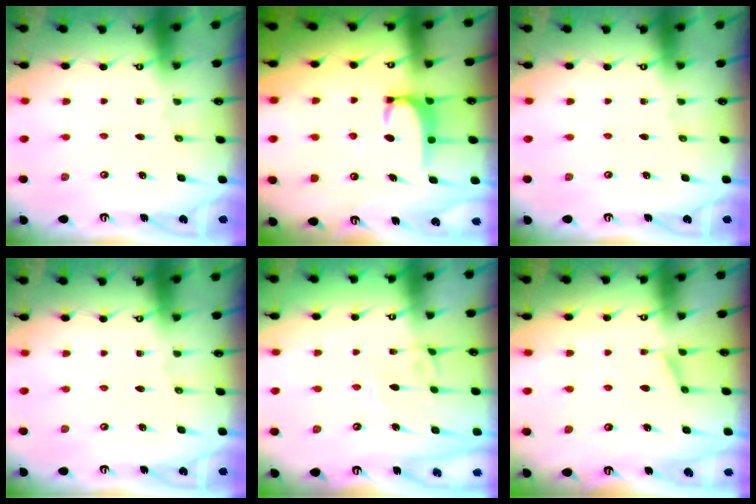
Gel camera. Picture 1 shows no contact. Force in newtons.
{"total": 2.0, "press": 1.9, "slide": 0.5}
{"total": 0.0}
{"total": 0.0}
{"total": 2.6, "press": 2.6, "slide": 0.3}
{"total": 1.2, "press": 0.8, "slide": 0.8}